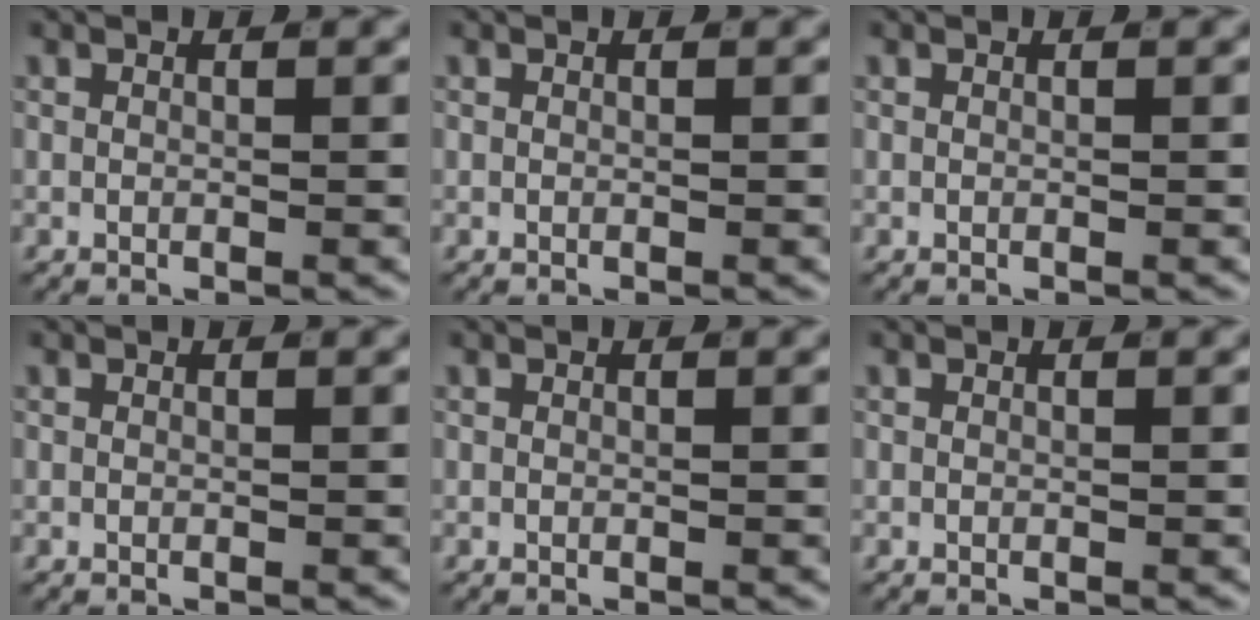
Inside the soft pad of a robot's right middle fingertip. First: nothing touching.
{"total": 0.0}
{"total": 0.0}
{"total": 0.0}
{"total": 0.0}
{"total": 0.0}